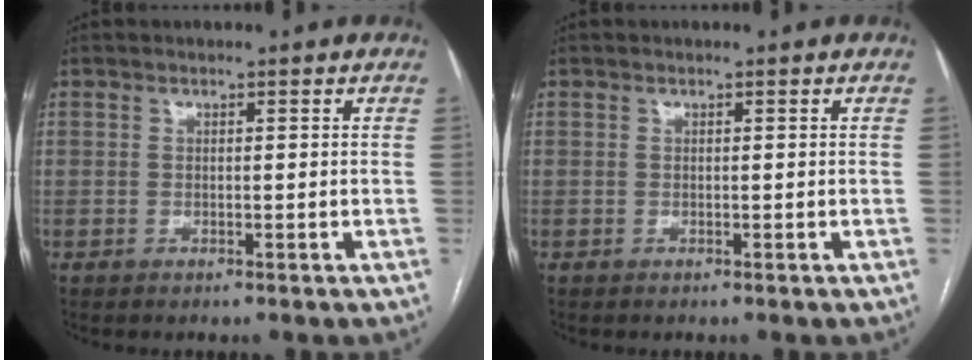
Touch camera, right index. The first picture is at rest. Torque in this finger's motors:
{"motor_torque": [0.00, 0.00, -0.03, 0.00]}